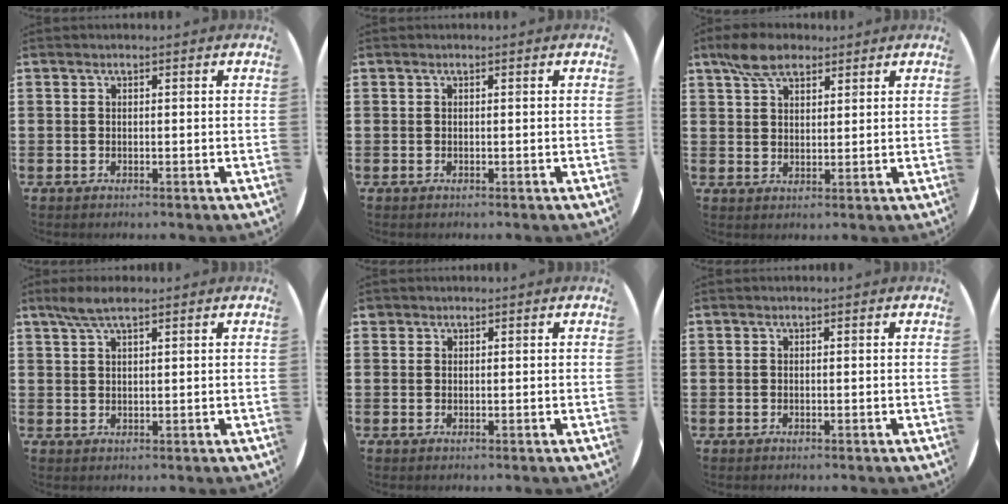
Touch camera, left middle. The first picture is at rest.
{"total": 0.0}
{"total": 5.7, "force": [4.2, 2.8, 2.6], "torque": [-0.054, 0.002, 0.079]}
{"total": 3.5, "force": [2.6, 0.7, 2.3], "torque": [-0.050, 0.005, 0.046]}
{"total": 0.7, "force": [0.6, 0.3, 0.0], "torque": [-0.001, 0.002, 0.012]}
{"total": 0.0}